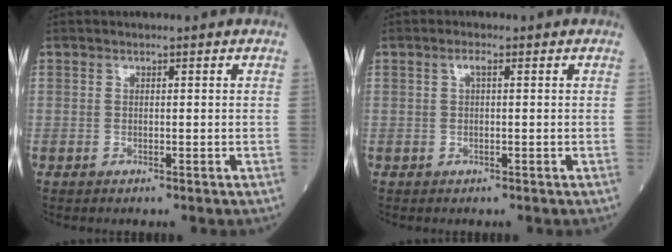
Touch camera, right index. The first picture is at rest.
{"total": 1.1, "force": [0.4, 0.2, 1.0], "torque": [-0.019, 0.004, 0.005]}